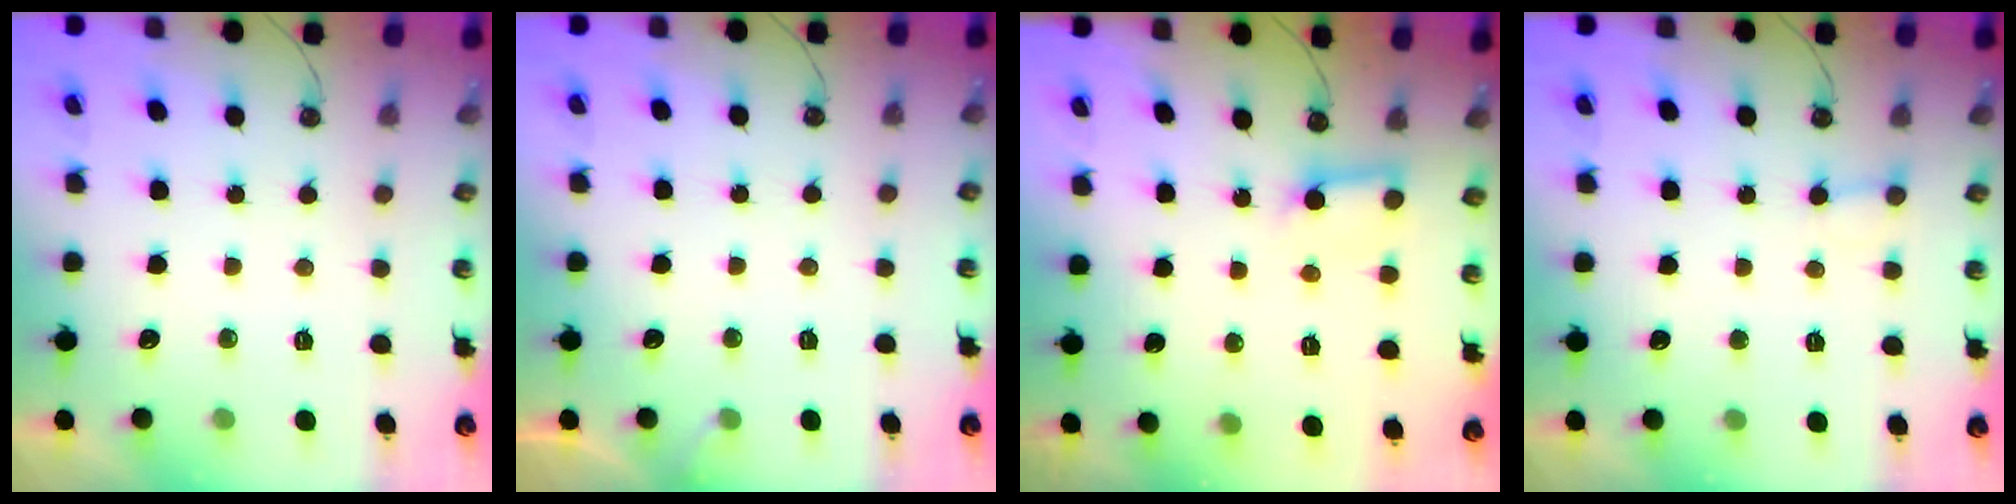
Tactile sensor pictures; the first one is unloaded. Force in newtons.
{"total": 2.4, "press": 2.4, "slide": 0.2}
{"total": 6.8, "press": 6.8, "slide": 0.7}
{"total": 2.8, "press": 2.8, "slide": 0.3}